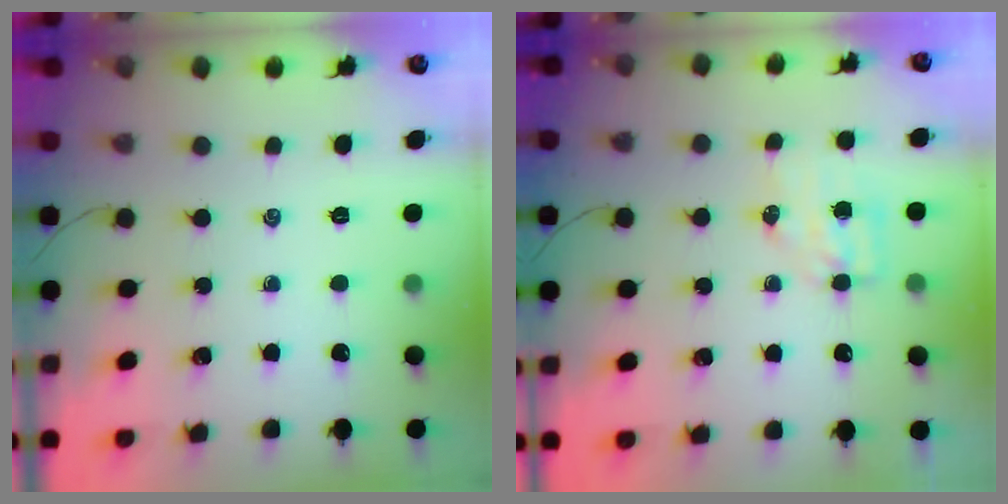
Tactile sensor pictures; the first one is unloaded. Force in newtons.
{"total": 4.9, "press": 4.8, "slide": 0.7}